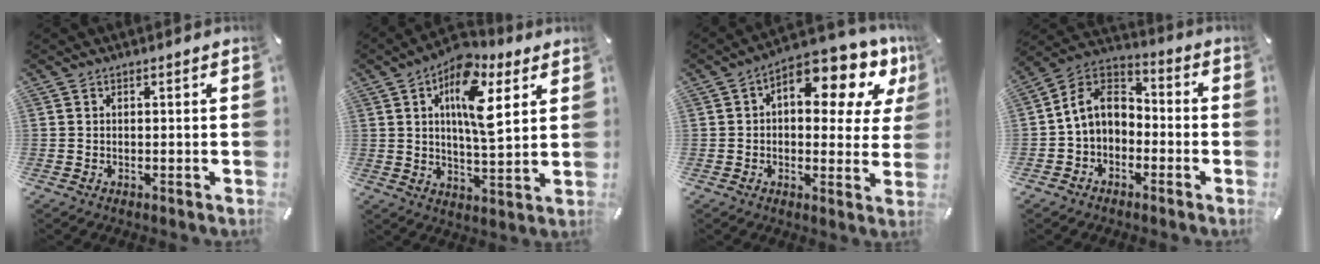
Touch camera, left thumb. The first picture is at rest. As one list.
[{"total": 14.3, "force": [6.3, 6.2, 11.3], "torque": [-0.185, -0.017, 0.107]}, {"total": 14.4, "force": [7.4, 6.4, 10.6], "torque": [-0.137, -0.061, 0.118]}, {"total": 8.7, "force": [-0.8, 7.3, 4.8], "torque": [-0.121, 0.013, -0.021]}]